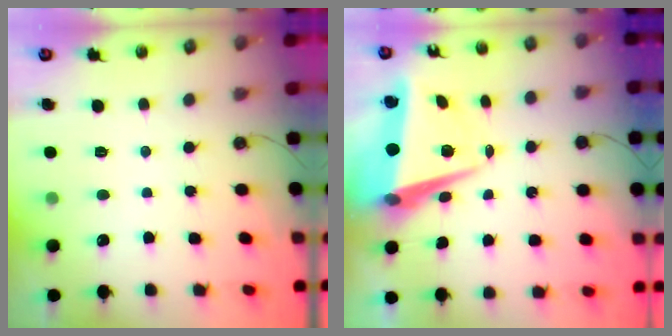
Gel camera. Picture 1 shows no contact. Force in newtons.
{"total": 9.6, "press": 9.3, "slide": 2.7}